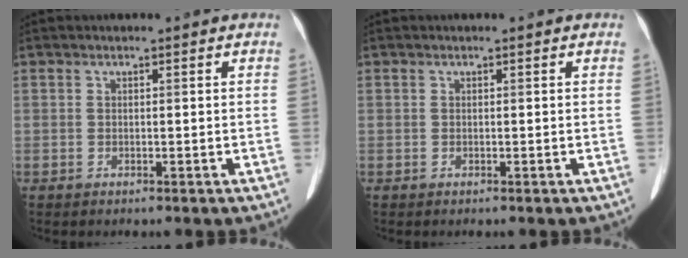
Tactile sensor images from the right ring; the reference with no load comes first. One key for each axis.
{"total": 0.0}